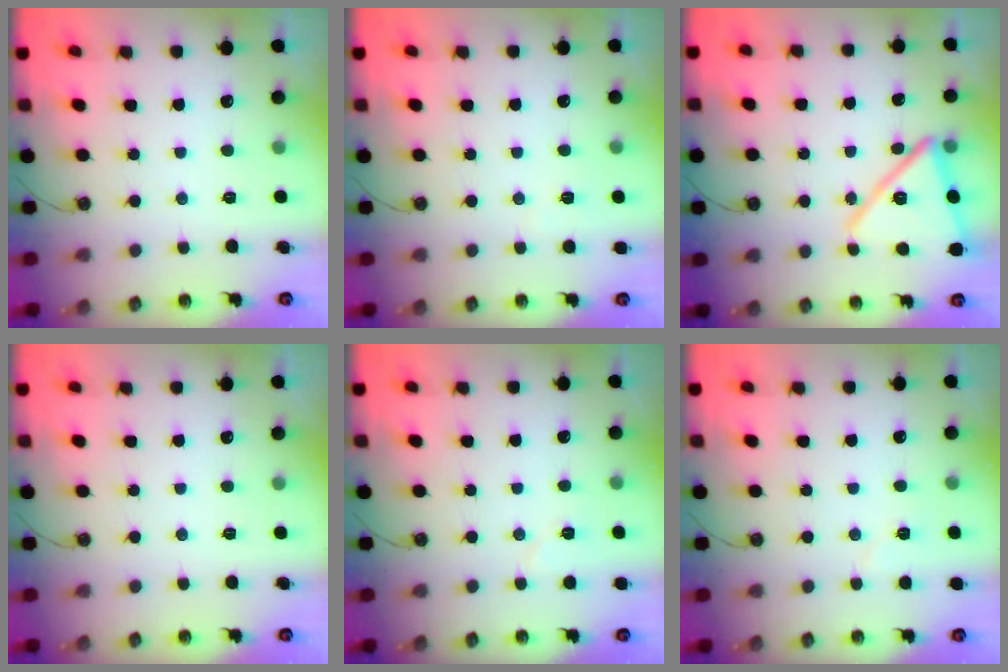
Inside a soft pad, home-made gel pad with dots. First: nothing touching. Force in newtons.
{"total": 2.3, "press": 2.2, "slide": 0.5}
{"total": 16.9, "press": 16.9, "slide": 1.5}
{"total": 0.0}
{"total": 4.8, "press": 4.7, "slide": 1.2}
{"total": 5.0, "press": 4.4, "slide": 2.3}